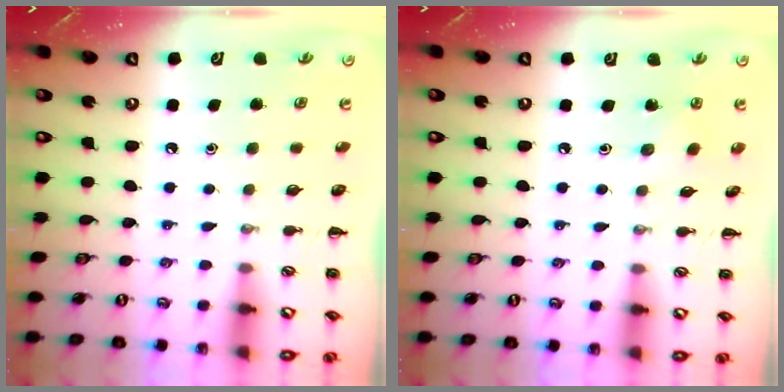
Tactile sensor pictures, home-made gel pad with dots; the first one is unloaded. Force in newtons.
{"total": 2.6, "press": 2.4, "slide": 0.8}